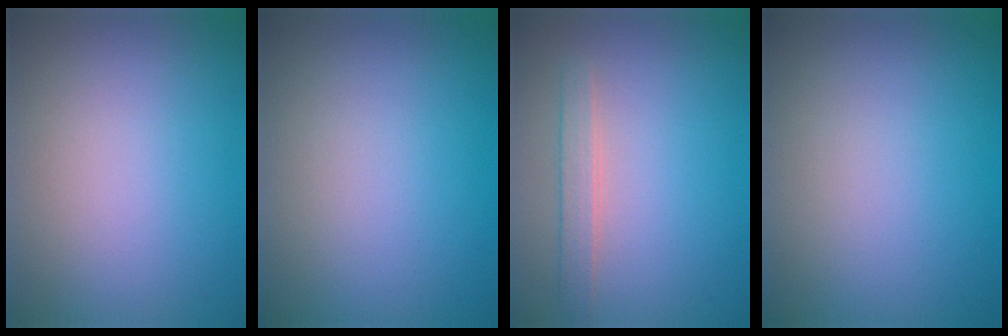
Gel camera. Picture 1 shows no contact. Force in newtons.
{"total": 0.0}
{"total": 1.9, "press": 1.9, "slide": 0.3}
{"total": 0.0}